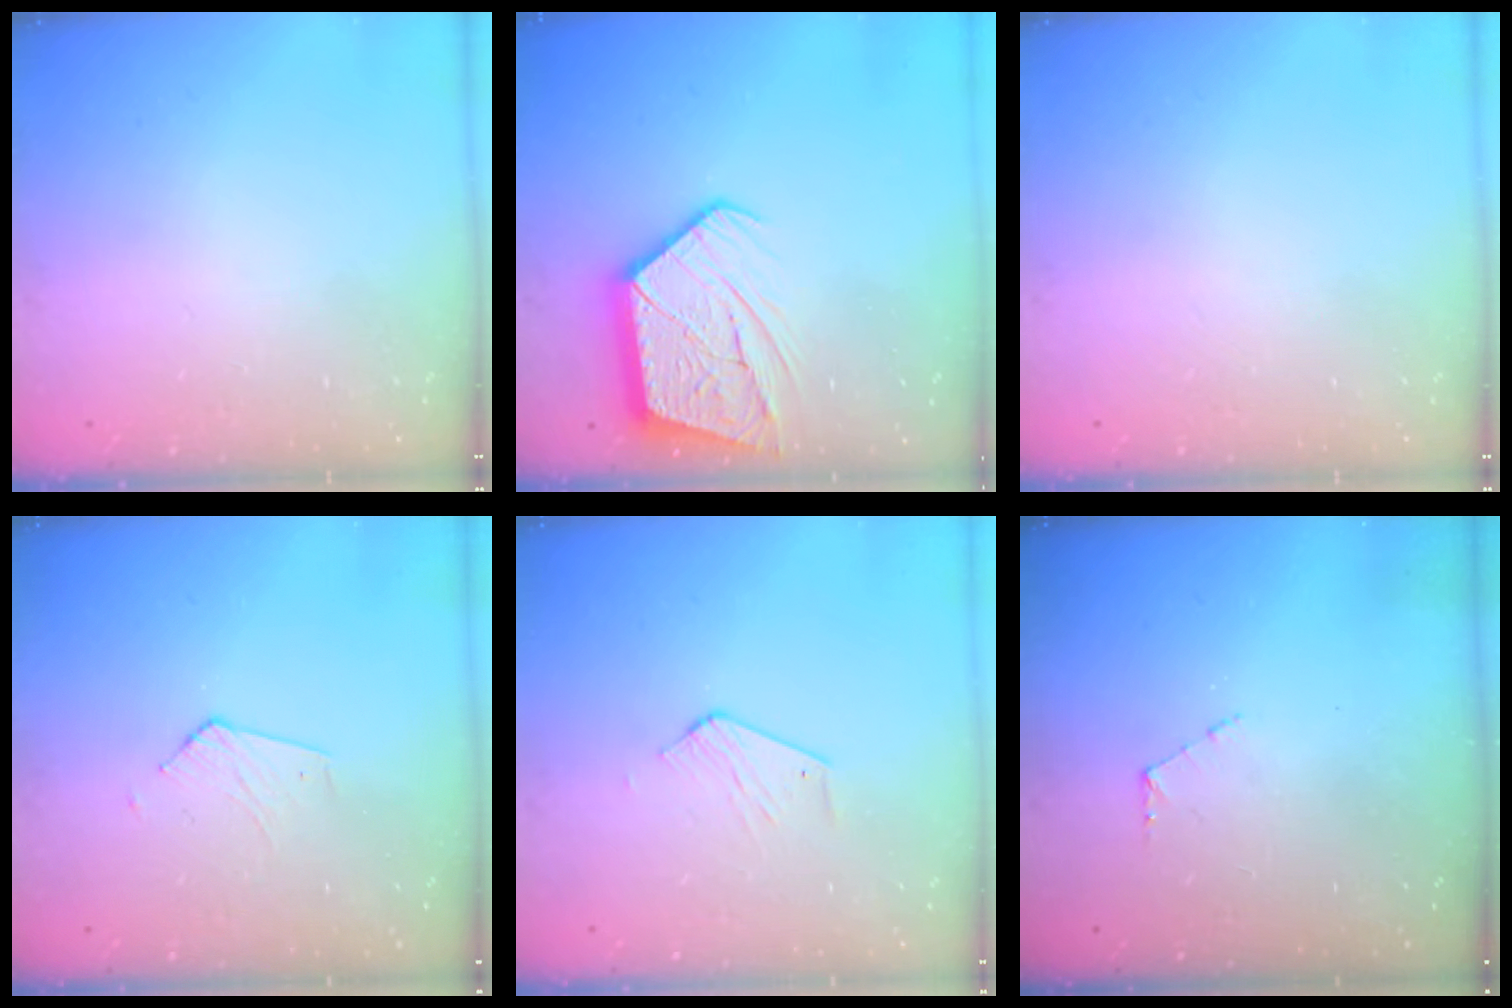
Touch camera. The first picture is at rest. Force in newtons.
{"total": 17.9, "press": 17.8, "slide": 1.6}
{"total": 0.0}
{"total": 2.9, "press": 2.9, "slide": 0.2}
{"total": 3.0, "press": 3.0, "slide": 0.1}
{"total": 4.0, "press": 4.0, "slide": 0.4}